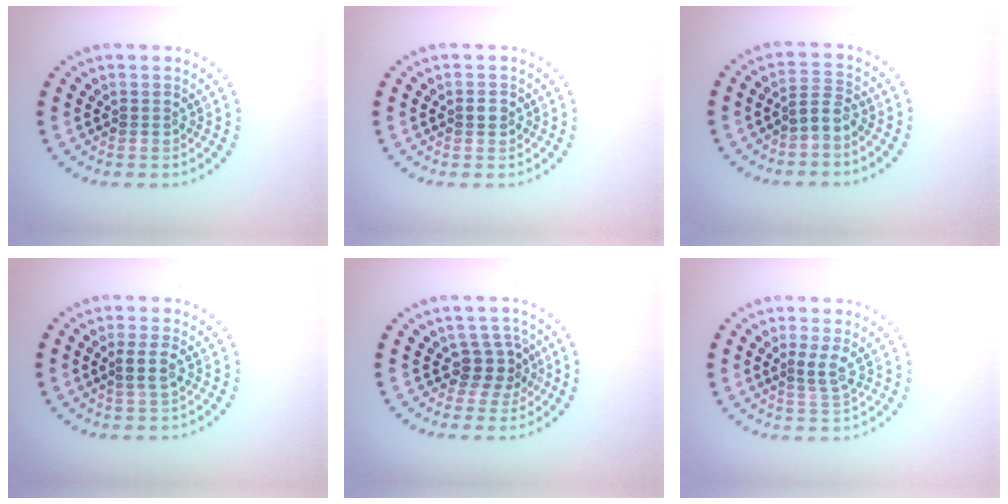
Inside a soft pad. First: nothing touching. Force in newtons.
{"total": 0.9, "press": 0.8, "slide": 0.3}
{"total": 1.9, "press": 1.4, "slide": 1.3}
{"total": 1.8, "press": 1.6, "slide": 0.9}
{"total": 2.5, "press": 1.9, "slide": 1.5}
{"total": 1.9, "press": 1.3, "slide": 1.4}